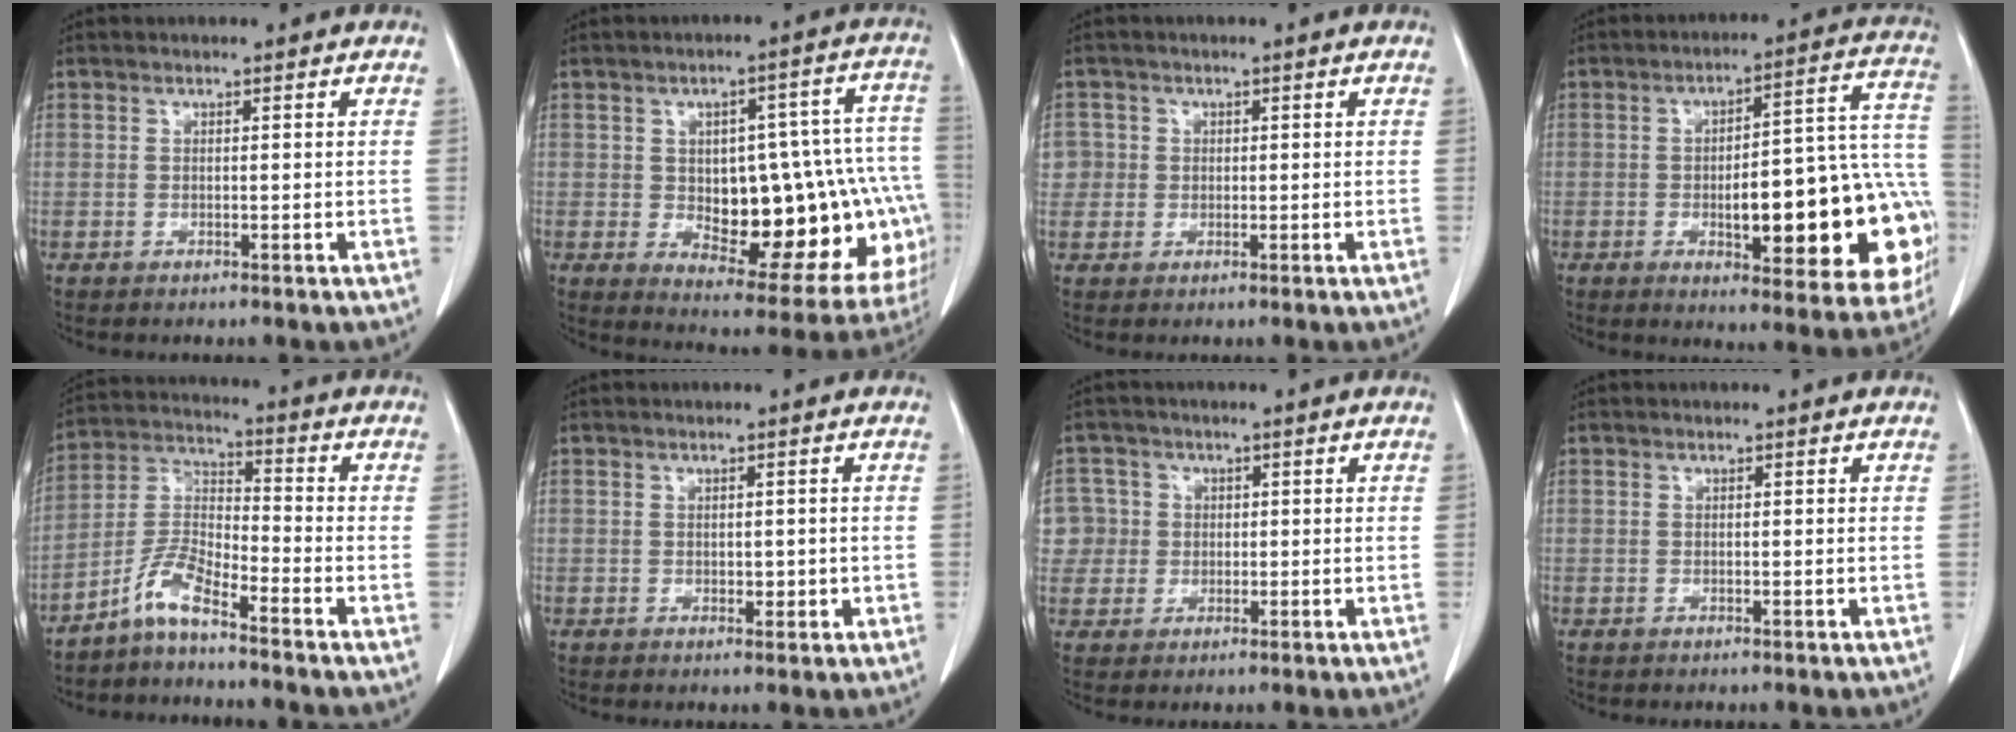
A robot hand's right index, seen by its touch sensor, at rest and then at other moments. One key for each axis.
{"total": 22.9, "fx": -2.8, "fy": 9.8, "fz": 20.5, "tx": -0.187, "ty": 0.043, "tz": -0.006}
{"total": 3.6, "fx": 0.4, "fy": 3.5, "fz": 0.2, "tx": 0.005, "ty": 0.012, "tz": 0.008}
{"total": 22.9, "fx": -5.3, "fy": 6.2, "fz": 21.5, "tx": -0.191, "ty": 0.037, "tz": -0.050}
{"total": 6.5, "fx": -5.1, "fy": 0.9, "fz": 4.0, "tx": -0.095, "ty": 0.001, "tz": -0.105}
{"total": 1.6, "fx": -0.1, "fy": 1.0, "fz": 1.2, "tx": -0.014, "ty": 0.001, "tz": 0.003}
{"total": 6.0, "fx": 0.8, "fy": 5.9, "fz": 0.1, "tx": -0.001, "ty": 0.024, "tz": 0.019}
{"total": 0.0}